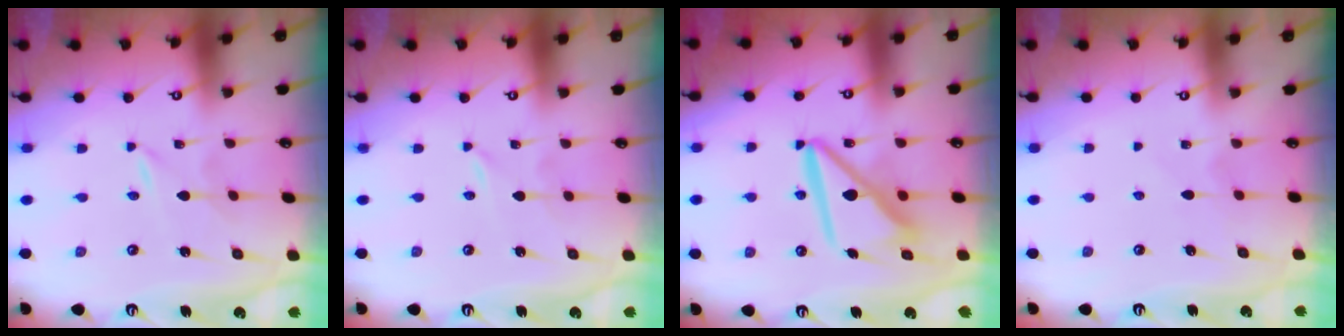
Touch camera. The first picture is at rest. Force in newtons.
{"total": 0.0}
{"total": 12.0, "press": 11.9, "slide": 1.5}
{"total": 3.0, "press": 3.0, "slide": 0.3}